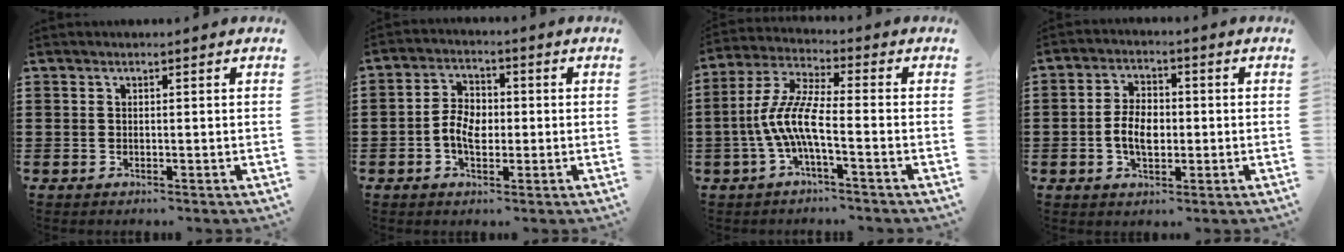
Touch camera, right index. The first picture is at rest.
{"total": 4.6, "force": [-0.9, 2.9, 3.4], "torque": [-0.077, 0.005, -0.019]}
{"total": 7.9, "force": [-2.7, 1.5, 7.2], "torque": [-0.173, -0.014, -0.060]}
{"total": 5.2, "force": [-0.7, 3.1, 4.0], "torque": [-0.081, 0.002, -0.019]}